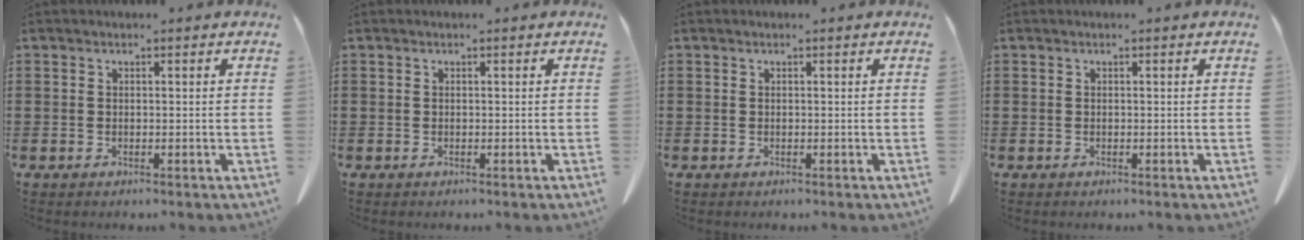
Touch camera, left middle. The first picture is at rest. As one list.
[{"total": 0.0}, {"total": 0.0}, {"total": 0.0}]